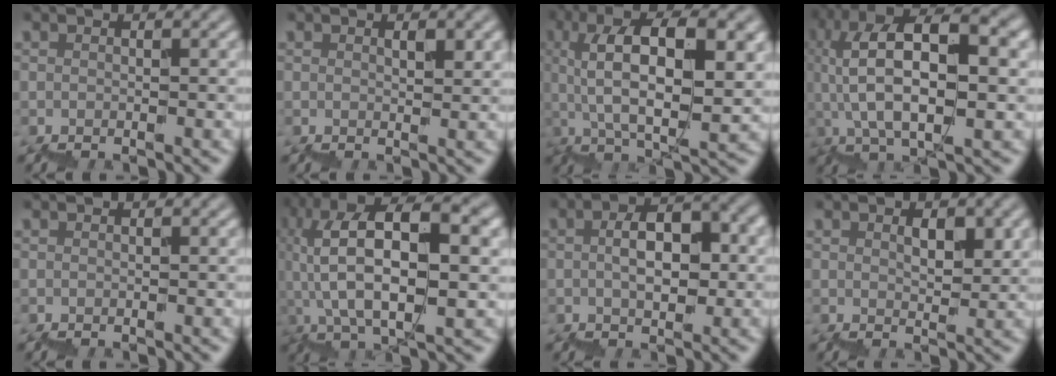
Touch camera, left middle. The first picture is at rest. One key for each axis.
{"total": 1.6, "fx": 1.4, "fy": 0.2, "fz": 0.7, "tx": -0.008, "ty": 0.001, "tz": 0.013}
{"total": 9.4, "fx": 4.4, "fy": 3.1, "fz": 7.7, "tx": -0.124, "ty": 0.022, "tz": 0.074}
{"total": 10.8, "fx": 3.6, "fy": 3.6, "fz": 9.6, "tx": -0.177, "ty": 0.030, "tz": 0.061}
{"total": 0.0}
{"total": 11.9, "fx": 4.5, "fy": 3.8, "fz": 10.4, "tx": -0.194, "ty": 0.035, "tz": 0.080}
{"total": 4.3, "fx": 1.1, "fy": 1.8, "fz": 3.7, "tx": -0.059, "ty": 0.021, "tz": 0.012}
{"total": 2.8, "fx": 2.3, "fy": 0.7, "fz": 1.3, "tx": -0.023, "ty": 0.007, "tz": 0.036}